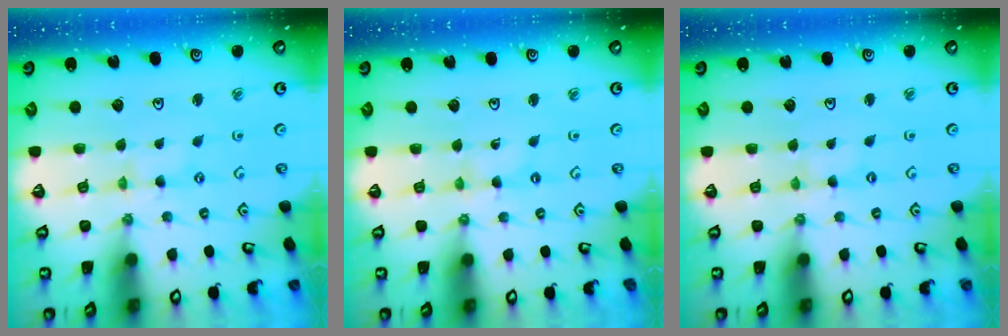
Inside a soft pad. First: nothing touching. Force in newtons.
{"total": 0.0}
{"total": 0.0}